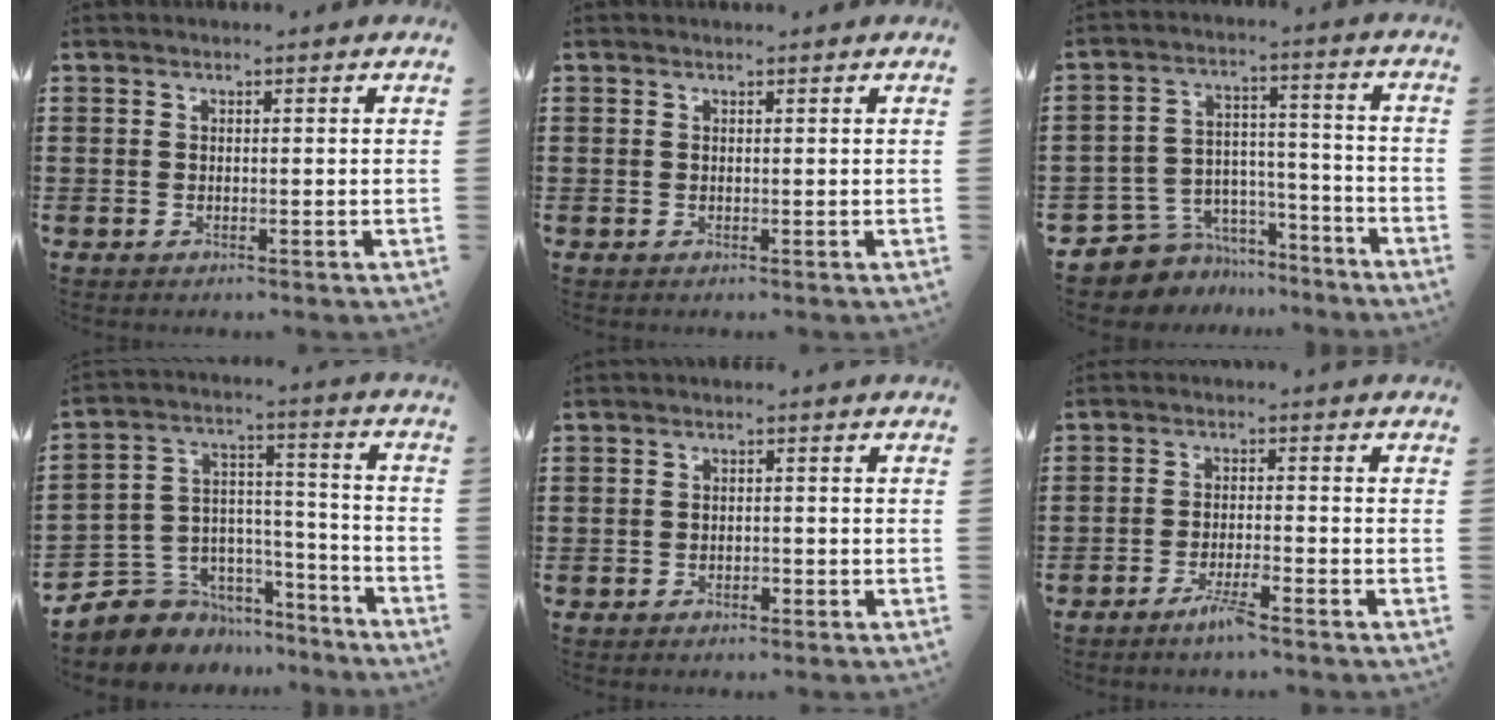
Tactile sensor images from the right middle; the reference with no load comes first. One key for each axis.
{"total": 0.0}
{"total": 6.8, "fx": -6.1, "fy": 2.9, "fz": -0.1, "tx": -0.014, "ty": 0.004, "tz": -0.123}
{"total": 6.9, "fx": -5.1, "fy": 4.7, "fz": -0.4, "tx": -0.022, "ty": 0.001, "tz": -0.098}
{"total": 1.3, "fx": -1.1, "fy": 0.7, "fz": 0.3, "tx": -0.009, "ty": 0.000, "tz": -0.025}
{"total": 3.8, "fx": -2.8, "fy": 0.2, "fz": 2.6, "tx": -0.048, "ty": -0.002, "tz": -0.049}